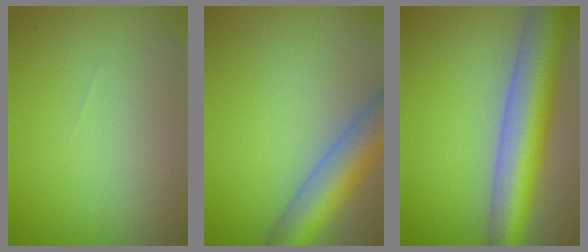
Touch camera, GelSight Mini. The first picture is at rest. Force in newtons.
{"total": 7.3, "press": 7.3, "slide": 0.5}
{"total": 10.0, "press": 10.0, "slide": 0.3}